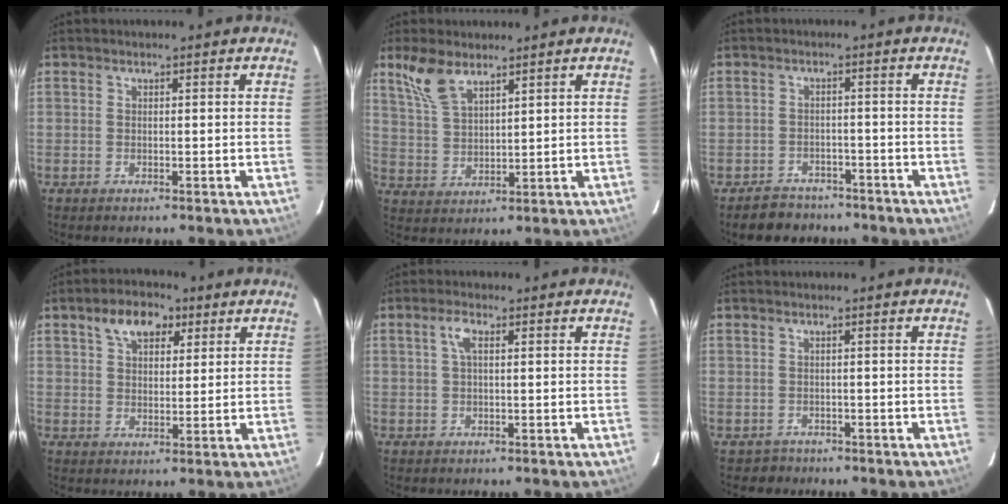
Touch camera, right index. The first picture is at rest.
{"total": 7.4, "force": [5.2, 3.1, 4.2], "torque": [-0.089, 0.012, 0.112]}
{"total": 6.4, "force": [-5.1, 3.8, 0.7], "torque": [-0.026, 0.021, -0.069]}
{"total": 7.7, "force": [4.0, 4.6, 4.6], "torque": [-0.078, 0.025, 0.067]}
{"total": 2.7, "force": [0.8, 1.0, 2.4], "torque": [-0.051, 0.008, 0.015]}
{"total": 2.0, "force": [-1.0, 1.7, -0.3], "torque": [0.003, 0.008, -0.013]}